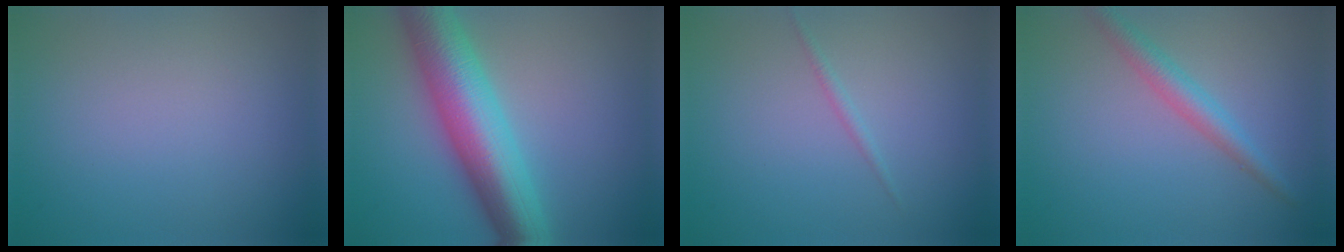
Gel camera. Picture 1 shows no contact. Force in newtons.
{"total": 10.3, "press": 10.3, "slide": 0.2}
{"total": 0.8, "press": 0.8, "slide": 0.1}
{"total": 2.8, "press": 2.8, "slide": 0.0}